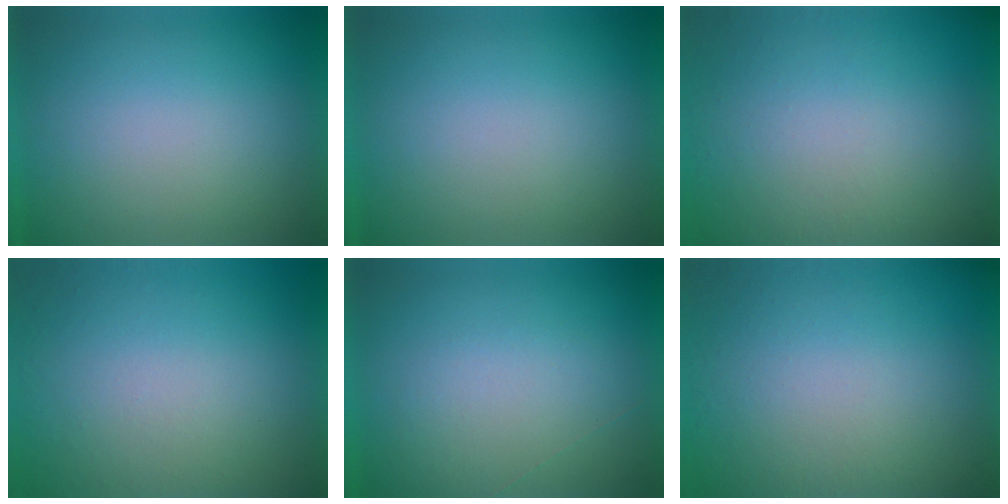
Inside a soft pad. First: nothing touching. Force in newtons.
{"total": 0.0}
{"total": 5.0}
{"total": 8.4}
{"total": 1.0}
{"total": 5.0}